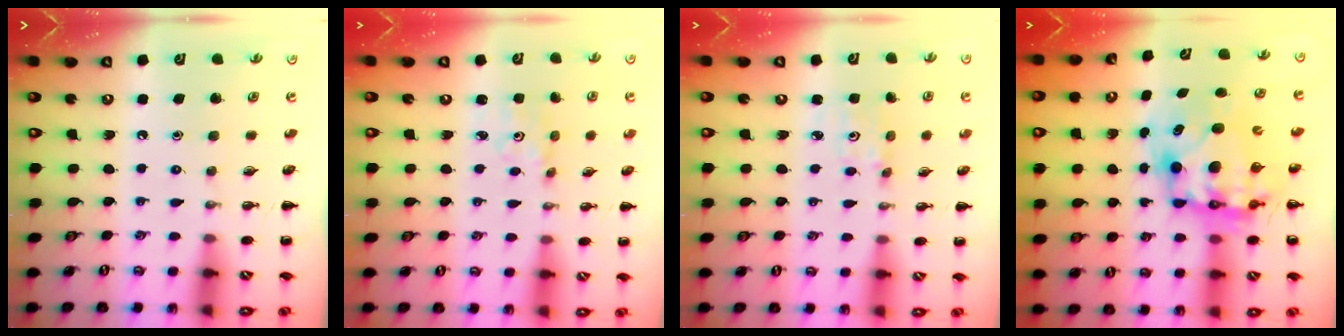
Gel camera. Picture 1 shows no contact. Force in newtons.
{"total": 2.1, "press": 2.0, "slide": 0.6}
{"total": 2.4, "press": 2.3, "slide": 0.7}
{"total": 10.2, "press": 9.9, "slide": 2.5}